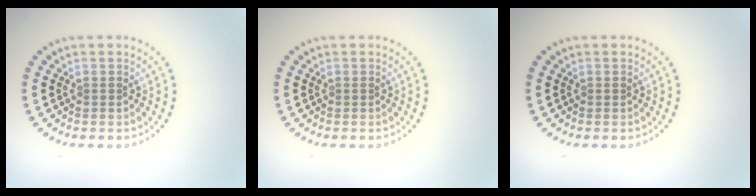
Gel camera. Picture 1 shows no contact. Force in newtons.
{"total": 0.0}
{"total": 0.0}